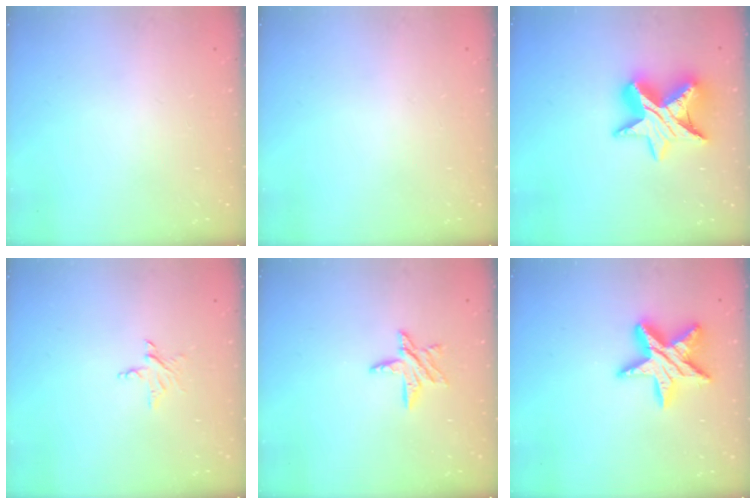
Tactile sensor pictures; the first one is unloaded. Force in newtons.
{"total": 0.0}
{"total": 15.0, "press": 15.0, "slide": 1.2}
{"total": 3.8, "press": 3.8, "slide": 0.3}
{"total": 7.0, "press": 7.0, "slide": 0.4}
{"total": 14.8, "press": 14.8, "slide": 1.2}